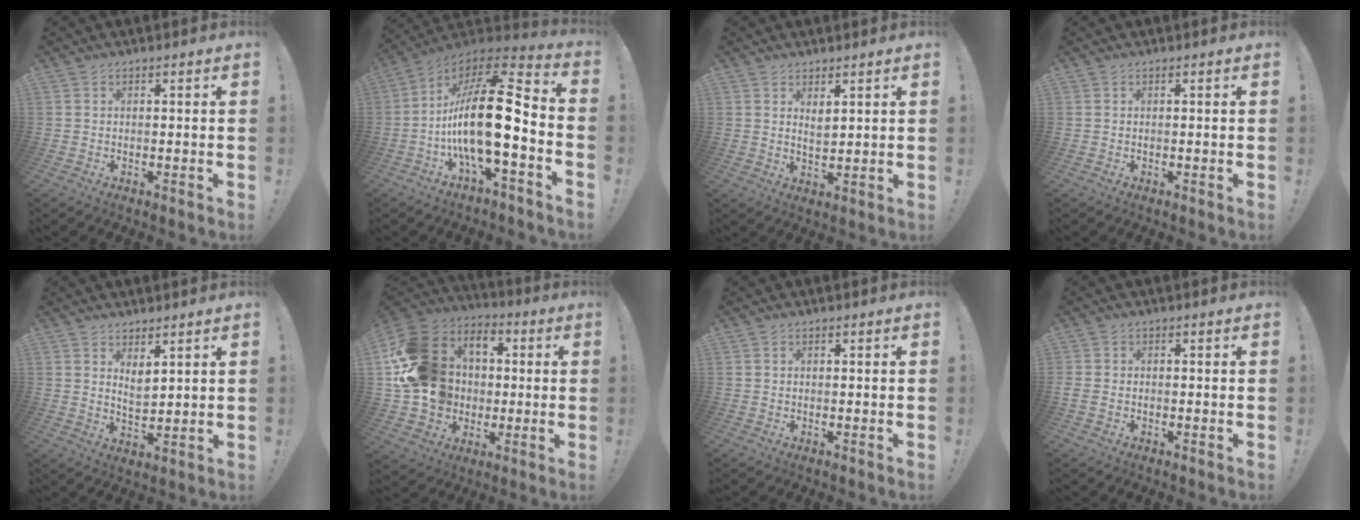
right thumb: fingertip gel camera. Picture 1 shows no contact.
{"total": 23.0, "force": [-4.3, 6.7, 21.5], "torque": [-0.400, 0.010, -0.077]}
{"total": 3.7, "force": [2.4, 1.7, 2.2], "torque": [-0.027, -0.015, 0.041]}
{"total": 0.0}
{"total": 4.9, "force": [3.6, 2.2, 2.4], "torque": [-0.039, -0.024, 0.065]}
{"total": 20.5, "force": [1.6, 17.7, 10.2], "torque": [-0.193, 0.002, 0.061]}
{"total": 0.0}
{"total": 1.5, "force": [-0.6, 1.0, 0.8], "torque": [-0.021, 0.007, -0.009]}